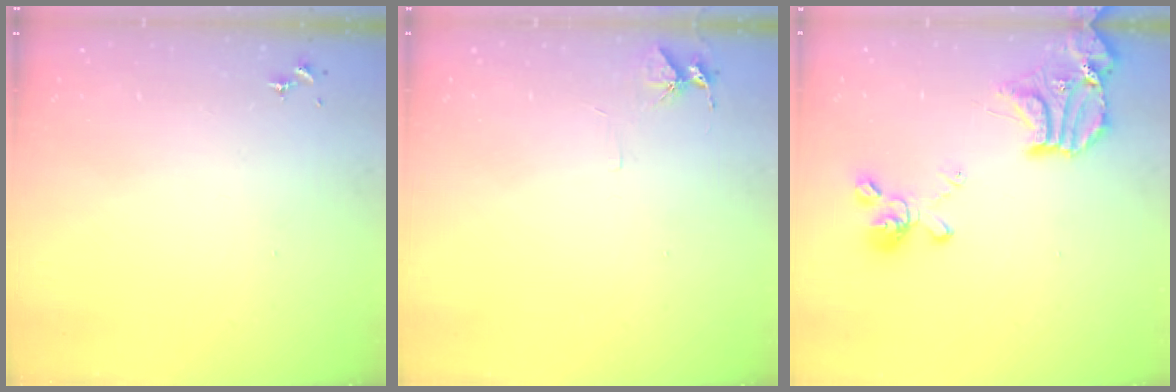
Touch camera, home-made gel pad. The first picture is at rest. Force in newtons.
{"total": 5.4, "press": 5.4, "slide": 0.6}
{"total": 19.3, "press": 19.2, "slide": 2.2}